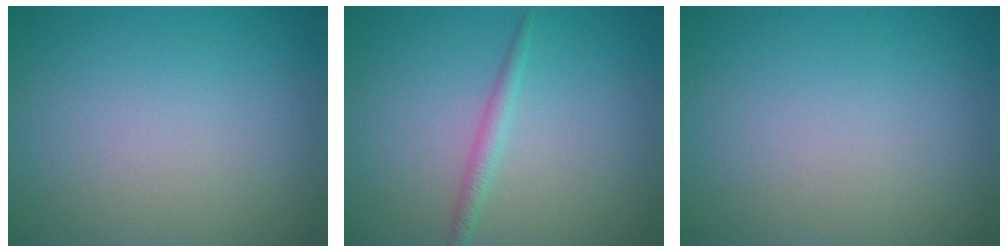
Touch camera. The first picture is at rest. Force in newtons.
{"total": 1.4, "press": 1.4, "slide": 0.1}
{"total": 0.0}